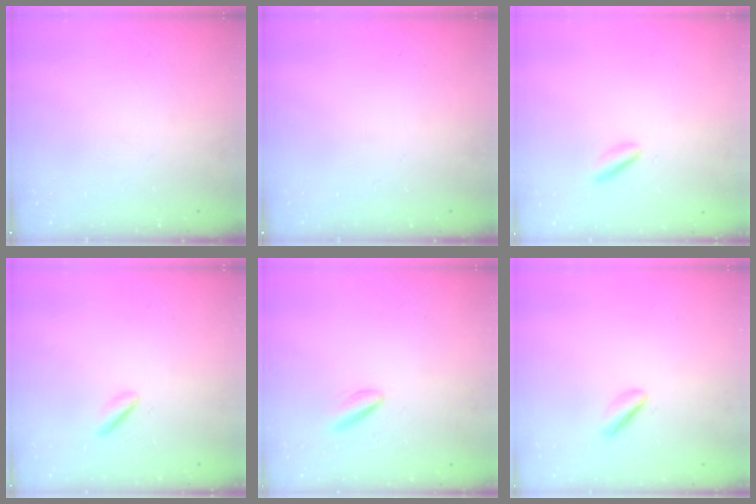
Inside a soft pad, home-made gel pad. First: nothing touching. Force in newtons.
{"total": 0.0}
{"total": 2.4, "press": 2.4, "slide": 0.5}
{"total": 1.8, "press": 1.7, "slide": 0.7}
{"total": 2.4, "press": 2.3, "slide": 0.9}
{"total": 2.2, "press": 1.9, "slide": 1.2}